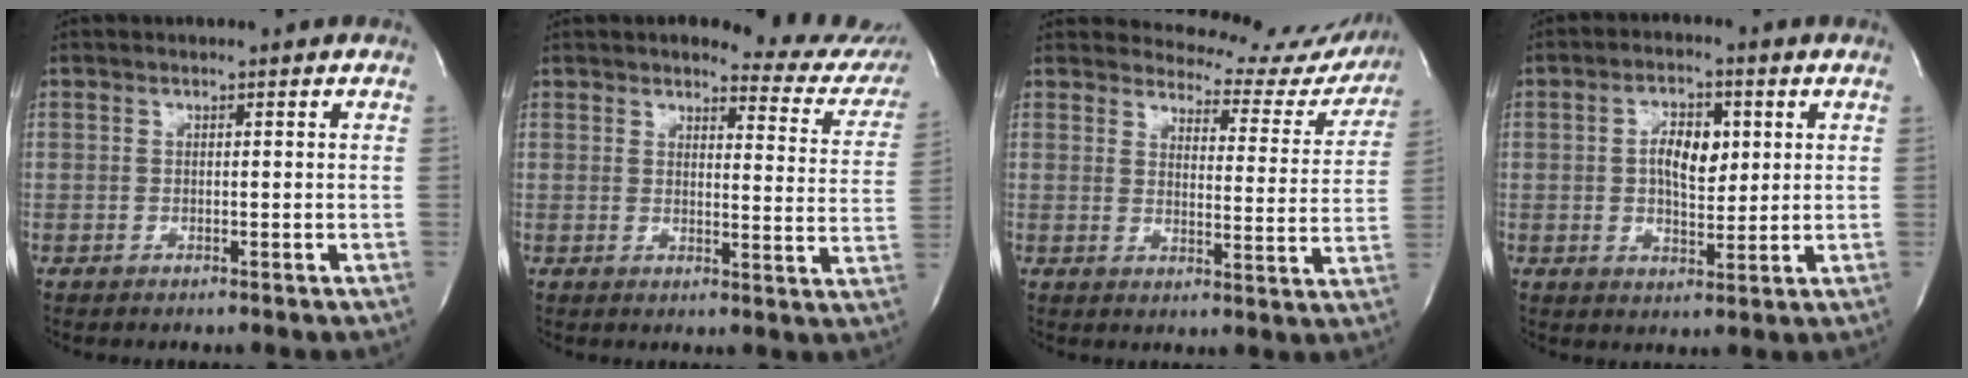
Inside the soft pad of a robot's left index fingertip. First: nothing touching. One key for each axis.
{"total": 12.4, "fx": 11.6, "fy": 2.8, "fz": 3.2, "tx": -0.010, "ty": -0.060, "tz": 0.101}
{"total": 14.9, "fx": 14.4, "fy": 3.9, "fz": 1.0, "tx": 0.018, "ty": -0.067, "tz": 0.141}
{"total": 6.2, "fx": 1.0, "fy": 3.1, "fz": 5.3, "tx": -0.092, "ty": 0.003, "tz": 0.017}